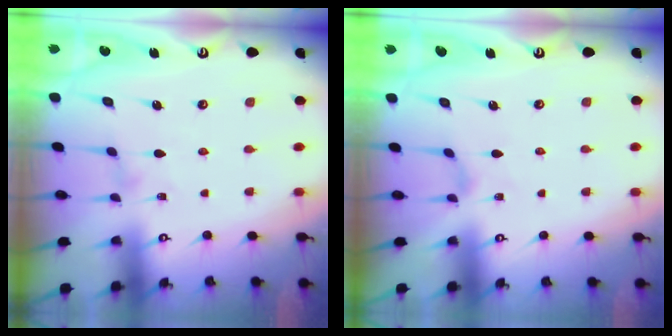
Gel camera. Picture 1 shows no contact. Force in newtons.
{"total": 0.8, "press": 0.8, "slide": 0.2}